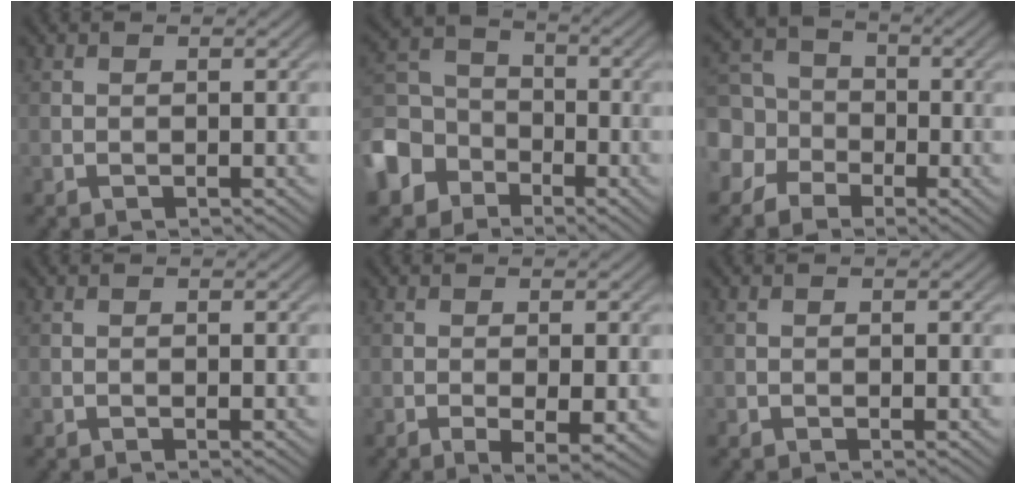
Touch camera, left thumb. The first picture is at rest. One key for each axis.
{"total": 9.6, "fx": -4.9, "fy": 7.3, "fz": 4.0, "tx": -0.120, "ty": -0.015, "tz": -0.116}
{"total": 6.9, "fx": -2.0, "fy": 6.0, "fz": 2.9, "tx": -0.063, "ty": -0.009, "tz": -0.059}
{"total": 0.0}
{"total": 3.4, "fx": -0.9, "fy": 0.7, "fz": 3.2, "tx": -0.060, "ty": -0.005, "tz": -0.011}
{"total": 0.6, "fx": -0.2, "fy": 0.3, "fz": 0.5, "tx": -0.007, "ty": -0.001, "tz": -0.003}